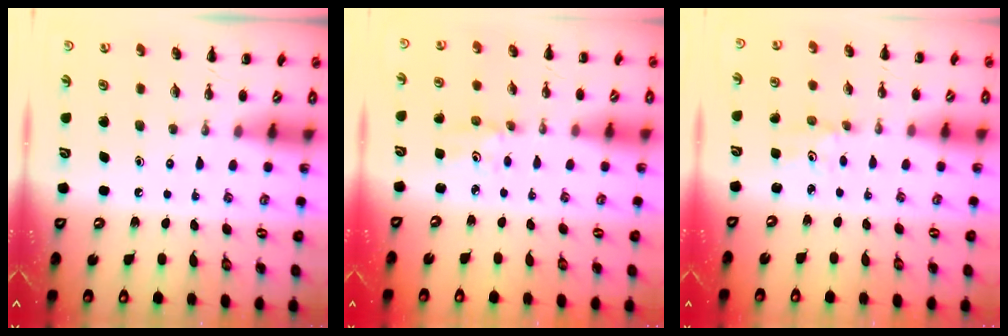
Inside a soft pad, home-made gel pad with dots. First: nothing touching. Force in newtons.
{"total": 1.9, "press": 1.9, "slide": 0.4}
{"total": 1.2, "press": 1.1, "slide": 0.4}